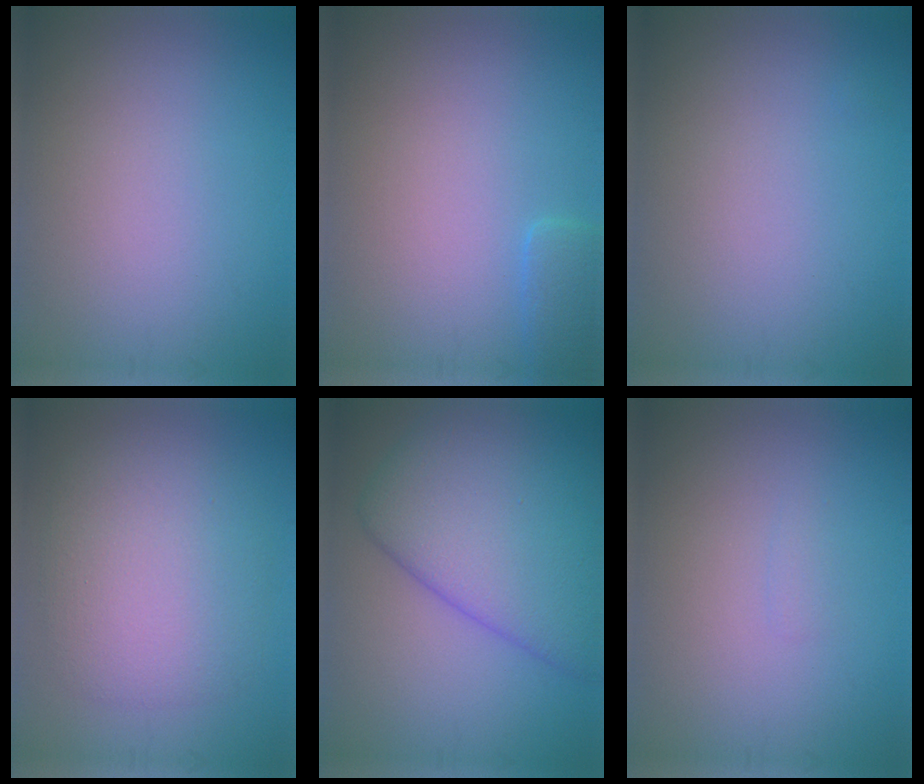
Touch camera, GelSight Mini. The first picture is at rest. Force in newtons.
{"total": 1.7, "press": 1.7, "slide": 0.1}
{"total": 0.0}
{"total": 6.0, "press": 6.0, "slide": 0.3}
{"total": 10.2, "press": 10.2, "slide": 0.4}
{"total": 0.5, "press": 0.5, "slide": 0.1}